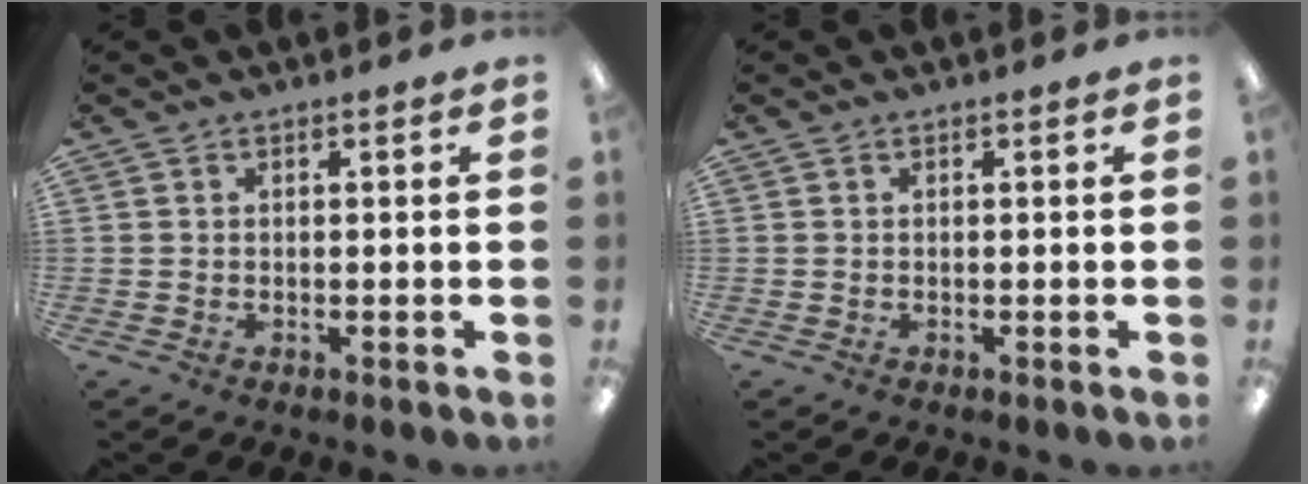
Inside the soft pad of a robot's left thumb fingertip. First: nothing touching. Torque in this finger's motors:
{"motor_torque": [0.00, 0.00, 0.01, 0.11, 0.00]}